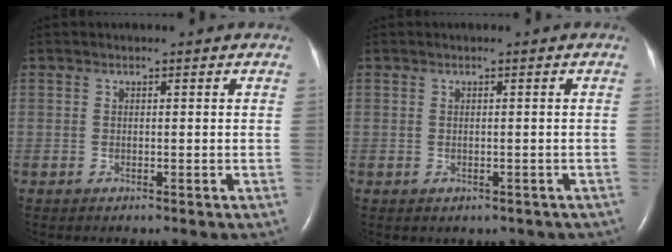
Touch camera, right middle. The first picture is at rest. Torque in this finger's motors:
{"motor_torque": [-0.15, -0.24, -0.05, 0.01]}